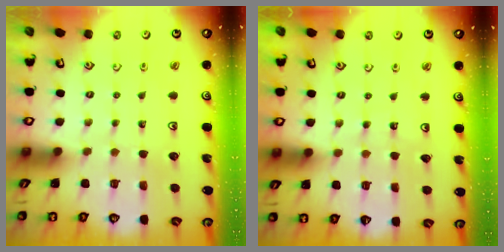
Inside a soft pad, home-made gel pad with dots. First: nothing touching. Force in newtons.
{"total": 3.7, "press": 3.7, "slide": 0.4}